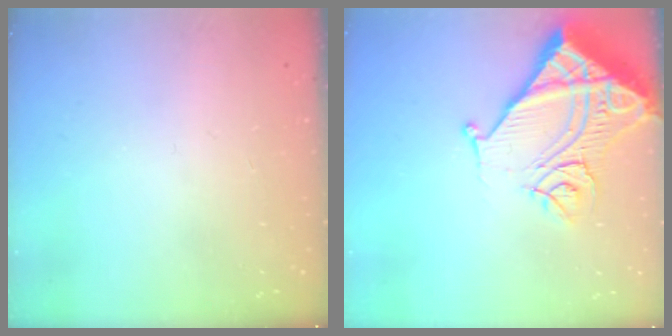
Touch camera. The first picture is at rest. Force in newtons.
{"total": 14.2, "press": 14.1, "slide": 1.8}